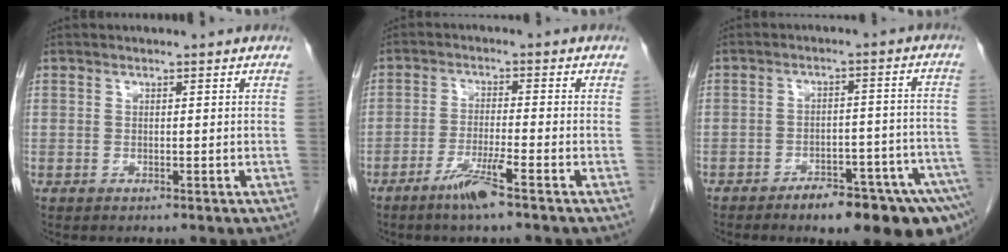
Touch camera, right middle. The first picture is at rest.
{"total": 5.1, "force": [-3.4, -0.4, 3.8], "torque": [-0.072, -0.009, -0.069]}
{"total": 14.1, "force": [-10.2, 2.8, 9.3], "torque": [-0.057, 0.029, -0.136]}